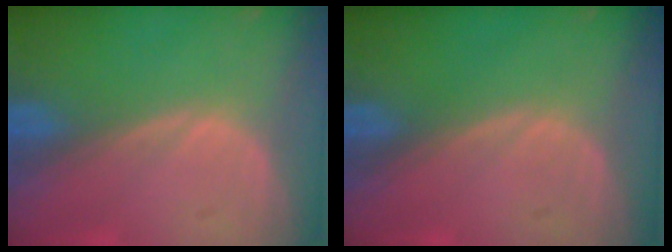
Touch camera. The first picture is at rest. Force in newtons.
{"total": 0.0}